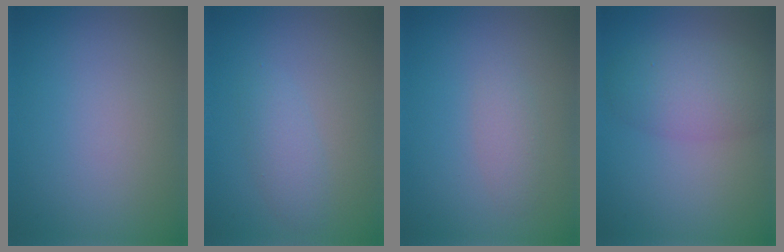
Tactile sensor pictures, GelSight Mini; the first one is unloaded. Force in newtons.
{"total": 2.0, "press": 2.0, "slide": 0.1}
{"total": 1.4, "press": 1.4, "slide": 0.1}
{"total": 4.3, "press": 4.2, "slide": 0.2}